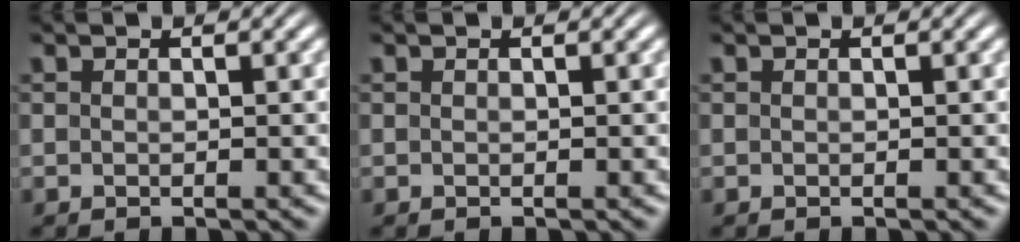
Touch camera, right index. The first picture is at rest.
{"total": 0.0}
{"total": 0.0}